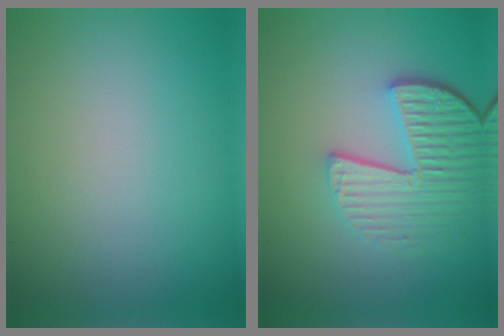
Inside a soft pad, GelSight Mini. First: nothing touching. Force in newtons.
{"total": 5.4, "press": 4.1, "slide": 3.5}